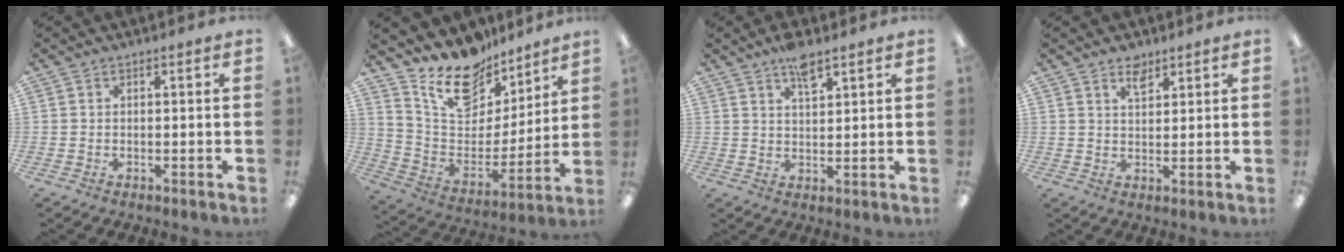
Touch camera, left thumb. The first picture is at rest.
{"total": 19.0, "force": [15.1, 9.0, 7.1], "torque": [-0.144, -0.105, 0.274]}
{"total": 5.6, "force": [4.1, 1.7, 3.4], "torque": [-0.053, -0.019, 0.068]}
{"total": 3.7, "force": [2.9, 1.6, 1.6], "torque": [-0.021, -0.010, 0.051]}